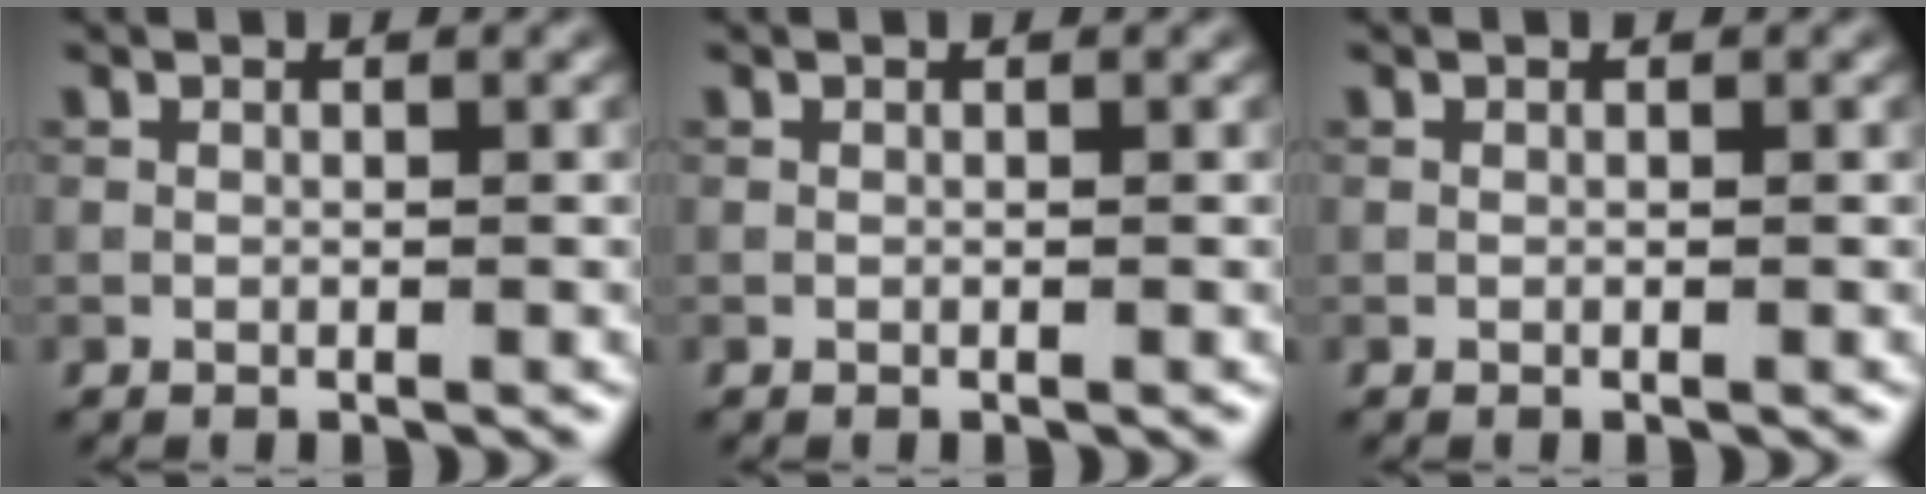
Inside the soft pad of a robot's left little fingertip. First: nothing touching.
{"total": 0.0}
{"total": 0.0}